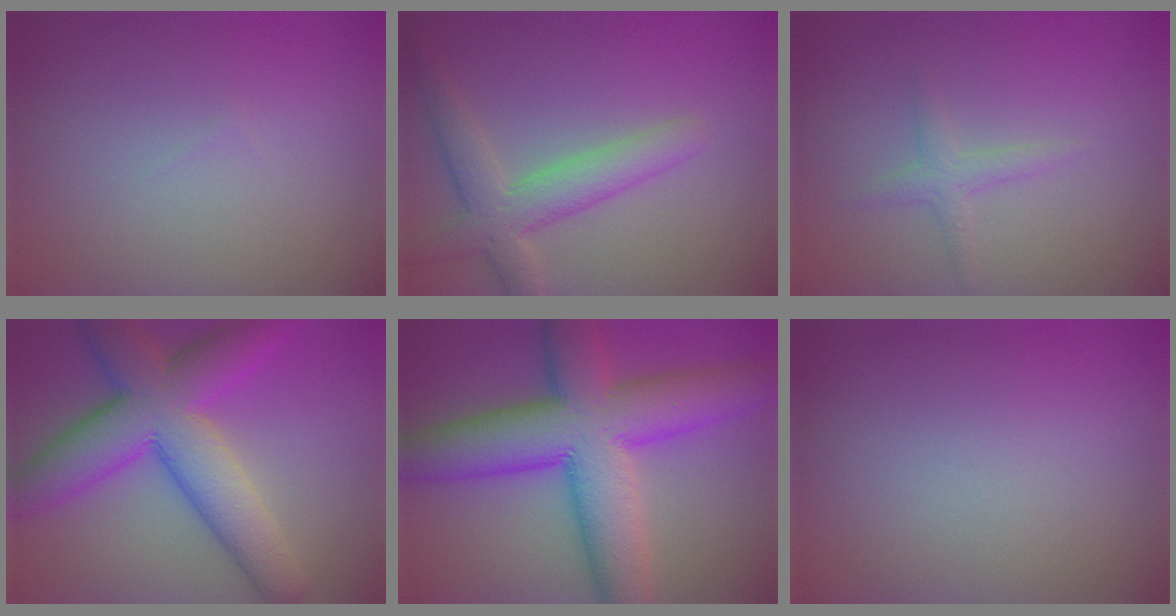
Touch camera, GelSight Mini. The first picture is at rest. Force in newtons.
{"total": 4.4, "press": 4.4, "slide": 0.3}
{"total": 1.5, "press": 1.5, "slide": 0.1}
{"total": 10.1, "press": 10.1, "slide": 0.3}
{"total": 12.4, "press": 12.4, "slide": 0.0}
{"total": 0.0}